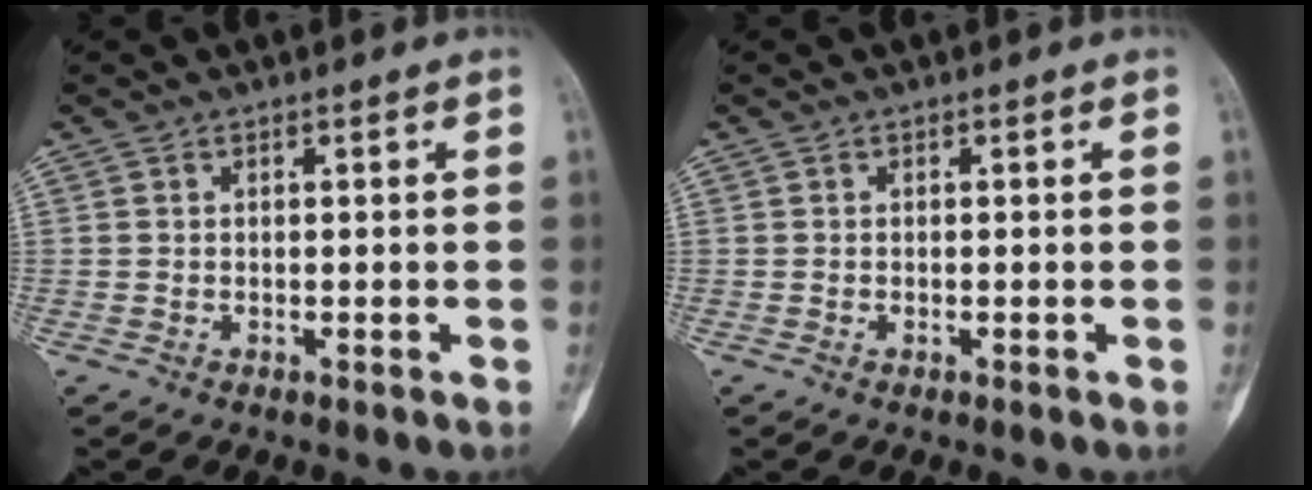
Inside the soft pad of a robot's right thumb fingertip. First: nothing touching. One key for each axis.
{"total": 0.0}